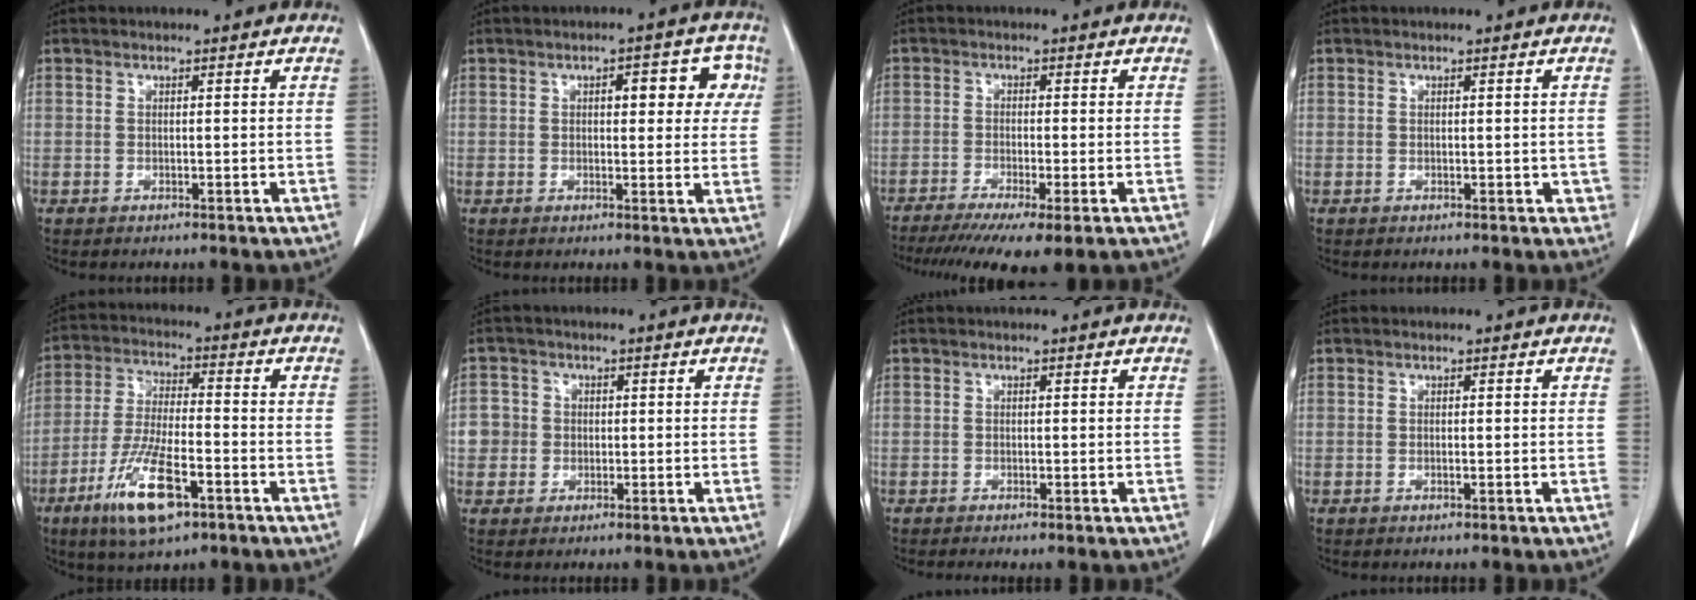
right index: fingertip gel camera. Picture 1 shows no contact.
{"total": 7.2, "force": [2.3, 3.2, 6.1], "torque": [-0.062, 0.023, 0.023]}
{"total": 11.1, "force": [-7.9, 1.1, 7.8], "torque": [-0.121, -0.024, -0.126]}
{"total": 1.6, "force": [0.0, 1.2, 1.1], "torque": [-0.003, 0.004, 0.002]}
{"total": 12.0, "force": [-6.2, 2.8, 9.9], "torque": [-0.199, -0.017, -0.110]}
{"total": 3.9, "force": [-0.2, 3.9, 0.3], "torque": [0.004, 0.013, -0.004]}
{"total": 0.8, "force": [-0.5, 0.0, 0.6], "torque": [-0.012, -0.002, -0.011]}
{"total": 0.0}